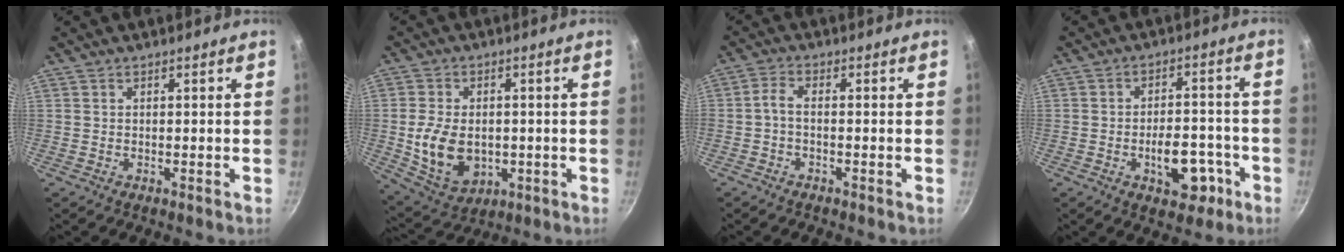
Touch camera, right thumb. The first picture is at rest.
{"total": 12.1, "force": [-1.2, 8.4, 8.5], "torque": [-0.144, -0.008, -0.005]}
{"total": 2.8, "force": [-1.0, 0.8, 2.4], "torque": [-0.065, 0.013, -0.028]}
{"total": 8.9, "force": [-2.1, 4.8, 7.1], "torque": [-0.092, 0.015, -0.032]}